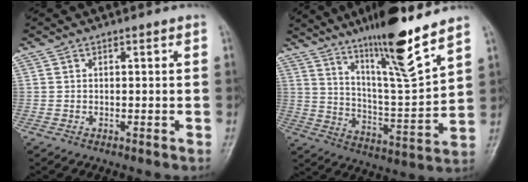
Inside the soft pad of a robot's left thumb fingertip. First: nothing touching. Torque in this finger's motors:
{"motor_torque": [2.15, 0.18, 1.48, -1.29, 0.42]}